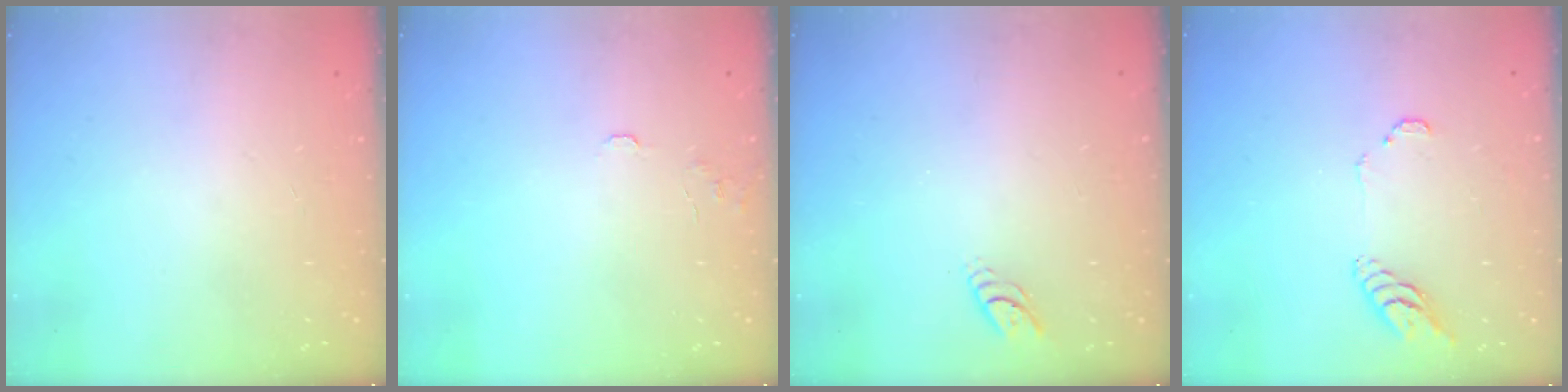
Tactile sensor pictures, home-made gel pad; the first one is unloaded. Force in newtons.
{"total": 4.4, "press": 4.4, "slide": 0.4}
{"total": 3.7, "press": 3.6, "slide": 0.5}
{"total": 6.3, "press": 6.3, "slide": 0.3}